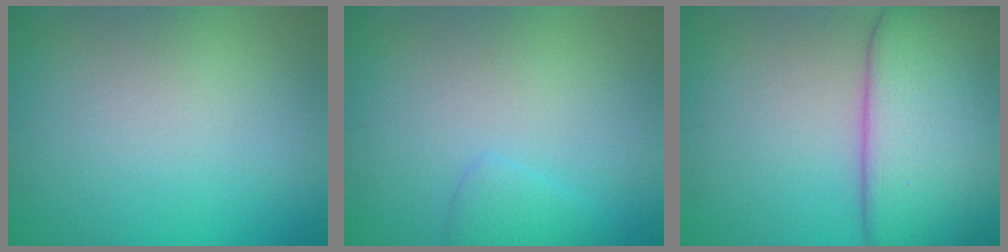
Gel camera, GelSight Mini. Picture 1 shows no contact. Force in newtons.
{"total": 1.5, "press": 1.5, "slide": 0.0}
{"total": 14.0, "press": 14.0, "slide": 0.8}